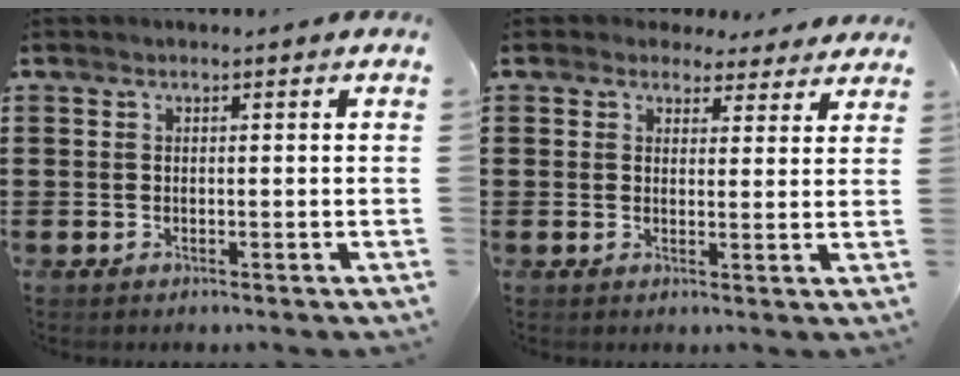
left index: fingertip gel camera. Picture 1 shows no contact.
{"total": 3.2, "force": [2.7, 1.5, 0.6], "torque": [-0.016, -0.005, 0.050]}